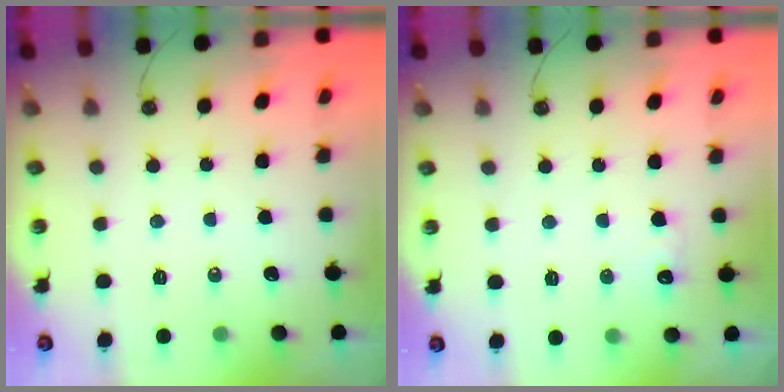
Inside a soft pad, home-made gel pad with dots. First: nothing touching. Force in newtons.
{"total": 5.7, "press": 5.6, "slide": 1.2}